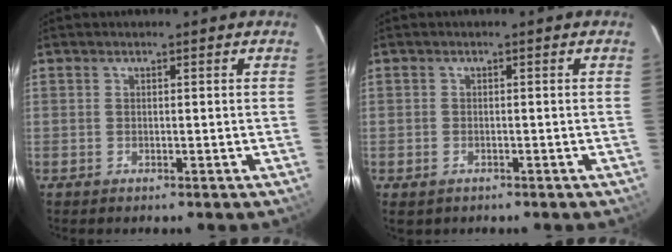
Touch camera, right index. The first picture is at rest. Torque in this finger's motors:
{"motor_torque": [0.09, -0.23, -0.05, -0.04]}